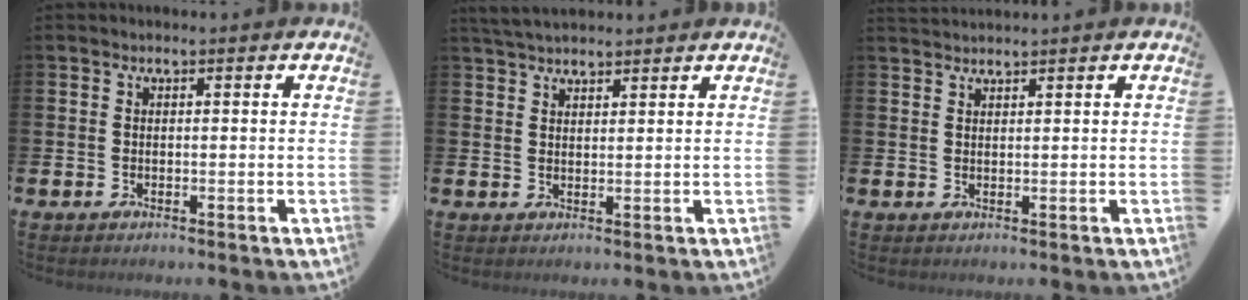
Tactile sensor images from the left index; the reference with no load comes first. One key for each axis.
{"total": 3.6, "fx": 3.4, "fy": 0.8, "fz": 0.8, "tx": -0.020, "ty": -0.009, "tz": 0.064}
{"total": 1.4, "fx": 1.4, "fy": 0.0, "fz": 0.0, "tx": 0.002, "ty": -0.004, "tz": 0.026}